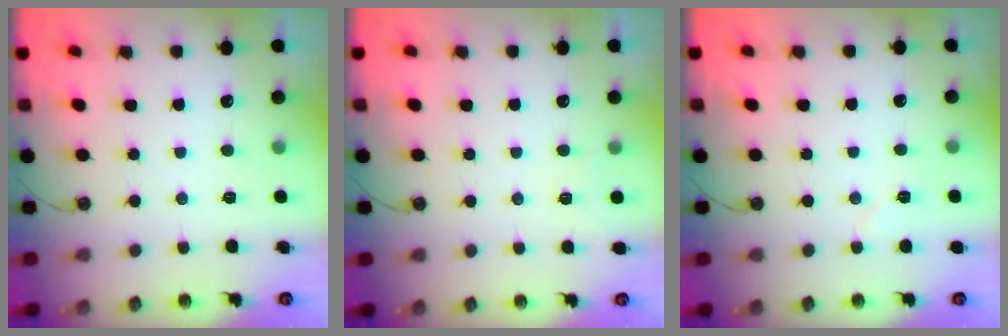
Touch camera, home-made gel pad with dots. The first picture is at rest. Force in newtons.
{"total": 2.9, "press": 2.9, "slide": 0.7}
{"total": 3.2, "press": 3.1, "slide": 0.6}